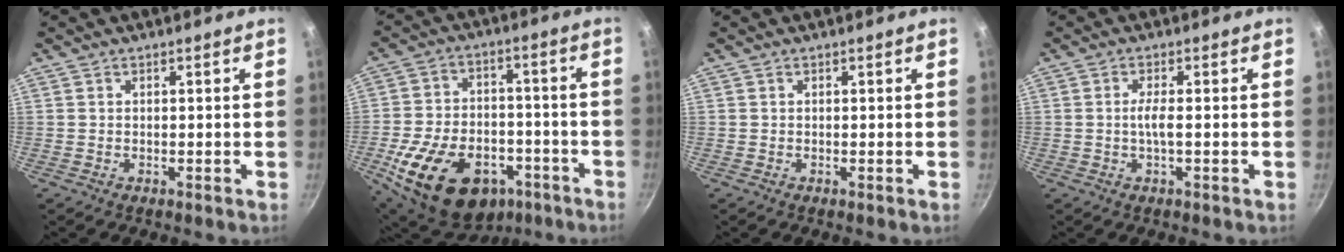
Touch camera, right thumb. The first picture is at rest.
{"total": 23.0, "force": [-10.0, 15.1, 14.1], "torque": [-0.227, 0.043, -0.146]}
{"total": 0.0}
{"total": 2.4, "force": [-0.4, 0.2, 2.4], "torque": [-0.054, 0.003, -0.009]}